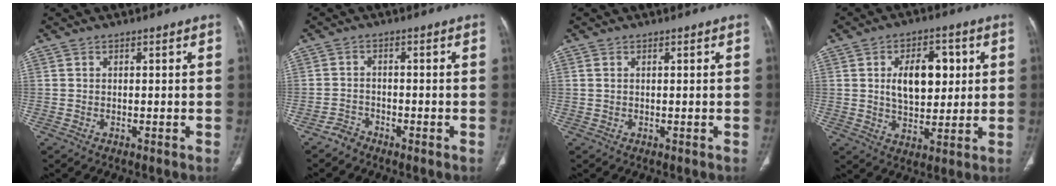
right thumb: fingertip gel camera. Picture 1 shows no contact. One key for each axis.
{"total": 2.1, "fx": -1.9, "fy": 0.9, "fz": -0.2, "tx": 0.009, "ty": 0.006, "tz": -0.038}
{"total": 0.6, "fx": 0.3, "fy": 0.2, "fz": 0.5, "tx": -0.014, "ty": 0.009, "tz": 0.008}
{"total": 11.7, "fx": 2.4, "fy": 7.0, "fz": 9.1, "tx": -0.107, "ty": -0.003, "tz": 0.043}